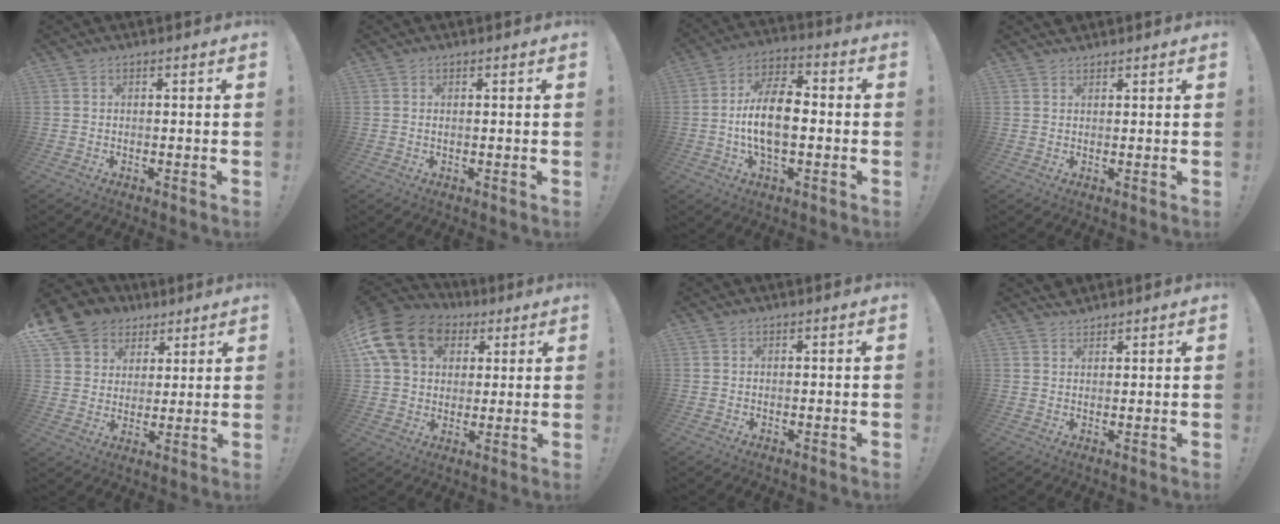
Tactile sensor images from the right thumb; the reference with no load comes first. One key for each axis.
{"total": 0.6, "fx": 0.0, "fy": 0.1, "fz": 0.6, "tx": -0.012, "ty": 0.002, "tz": 0.000}
{"total": 13.0, "fx": -2.0, "fy": 6.7, "fz": 11.0, "tx": -0.198, "ty": 0.007, "tz": -0.039}
{"total": 1.5, "fx": 1.3, "fy": 0.8, "fz": 0.0, "tx": 0.001, "ty": -0.005, "tz": 0.025}
{"total": 10.9, "fx": 5.8, "fy": 8.8, "fz": 2.9, "tx": -0.037, "ty": -0.041, "tz": 0.117}
{"total": 17.7, "fx": 7.2, "fy": 13.4, "fz": 9.1, "tx": -0.149, "ty": -0.023, "tz": 0.143}
{"total": 0.0}
{"total": 2.4, "fx": 2.1, "fy": 1.1, "fz": 0.2, "tx": 0.003, "ty": -0.016, "tz": 0.040}